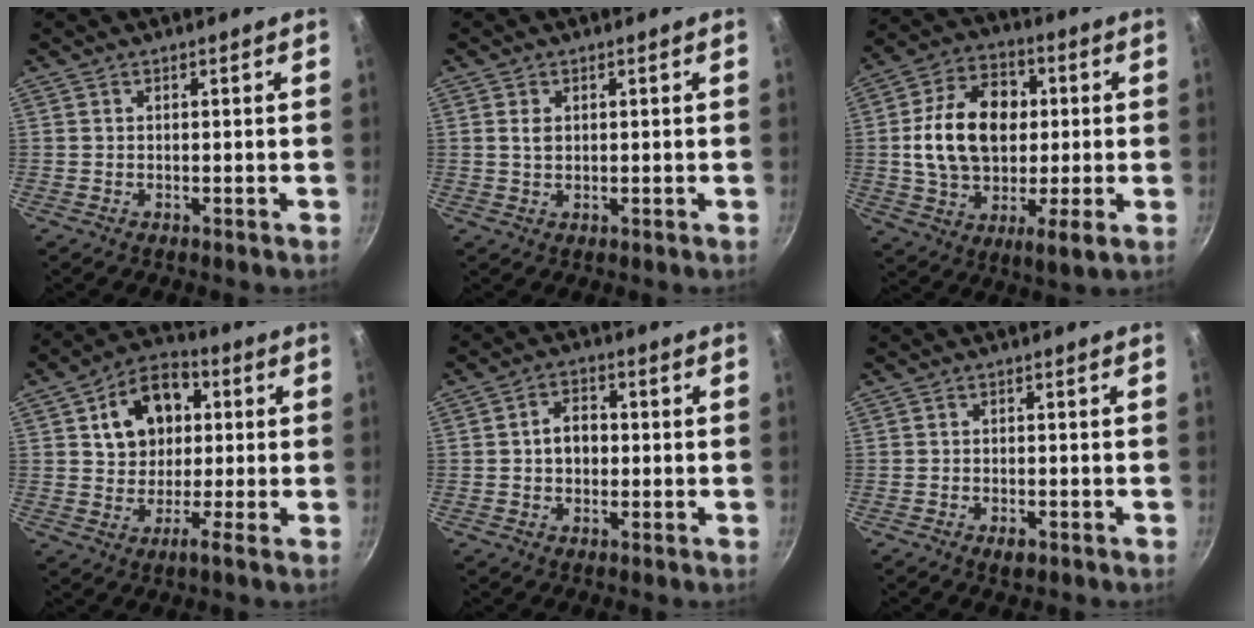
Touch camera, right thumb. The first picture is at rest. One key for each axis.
{"total": 2.1, "fx": 0.5, "fy": 1.5, "fz": 1.4, "tx": -0.024, "ty": -0.003, "tz": 0.009}
{"total": 19.6, "fx": 1.9, "fy": 12.8, "fz": 14.7, "tx": -0.226, "ty": 0.010, "tz": 0.018}
{"total": 11.7, "fx": 2.7, "fy": 8.5, "fz": 7.5, "tx": -0.091, "ty": 0.022, "tz": 0.025}
{"total": 5.6, "fx": -0.1, "fy": 4.2, "fz": 3.7, "tx": -0.034, "ty": 0.014, "tz": -0.007}
{"total": 2.4, "fx": -1.3, "fy": 1.2, "fz": 1.6, "tx": -0.030, "ty": 0.007, "tz": -0.021}